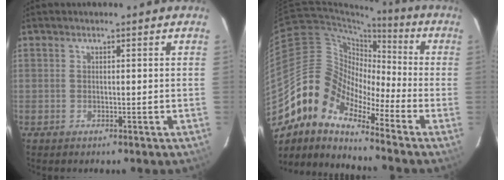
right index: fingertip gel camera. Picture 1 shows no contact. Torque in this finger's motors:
{"motor_torque": [1.12, -1.01, 0.84, 0.13]}